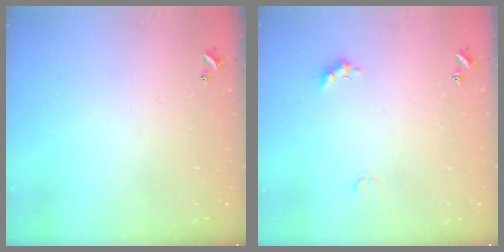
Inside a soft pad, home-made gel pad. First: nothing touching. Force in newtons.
{"total": 2.8, "press": 2.7, "slide": 0.6}